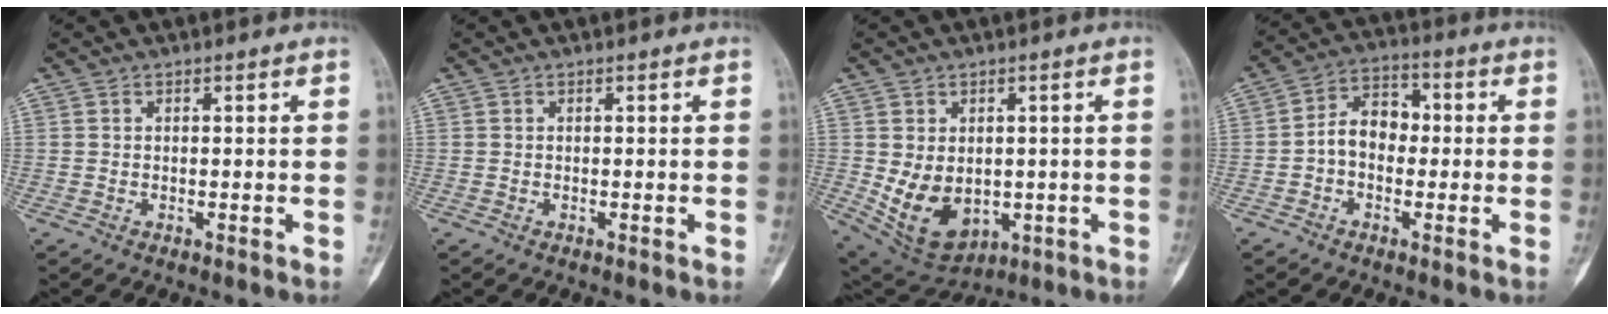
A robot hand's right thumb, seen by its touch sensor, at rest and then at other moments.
{"total": 0.0}
{"total": 10.9, "force": [-1.3, 7.8, 7.6], "torque": [-0.106, -0.007, 0.009]}
{"total": 7.5, "force": [-0.7, 5.4, 5.1], "torque": [-0.063, 0.031, -0.025]}